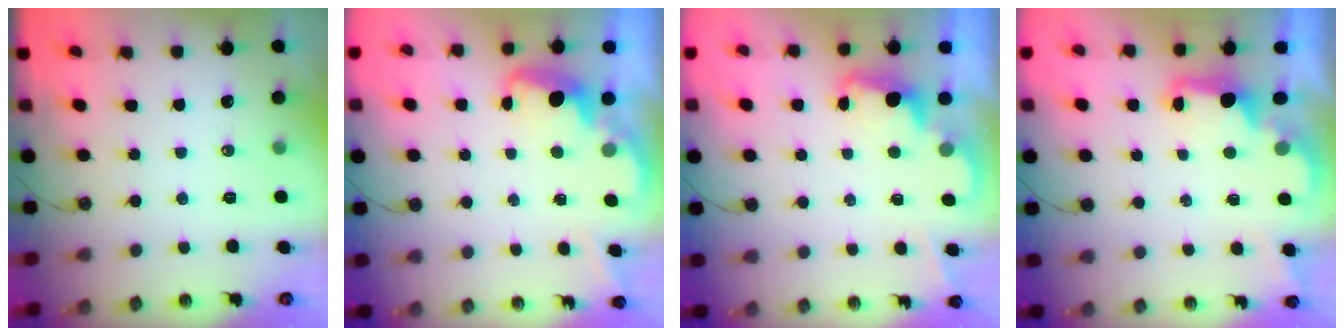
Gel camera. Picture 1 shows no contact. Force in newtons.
{"total": 2.7, "press": 2.6, "slide": 0.8}
{"total": 2.3, "press": 2.3, "slide": 0.5}
{"total": 2.3, "press": 2.2, "slide": 0.8}